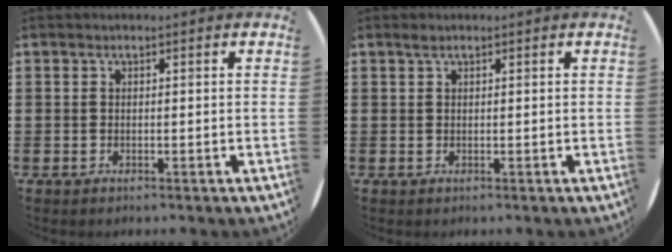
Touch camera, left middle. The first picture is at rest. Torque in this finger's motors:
{"motor_torque": [0.22, -0.11, -0.19, -0.03]}